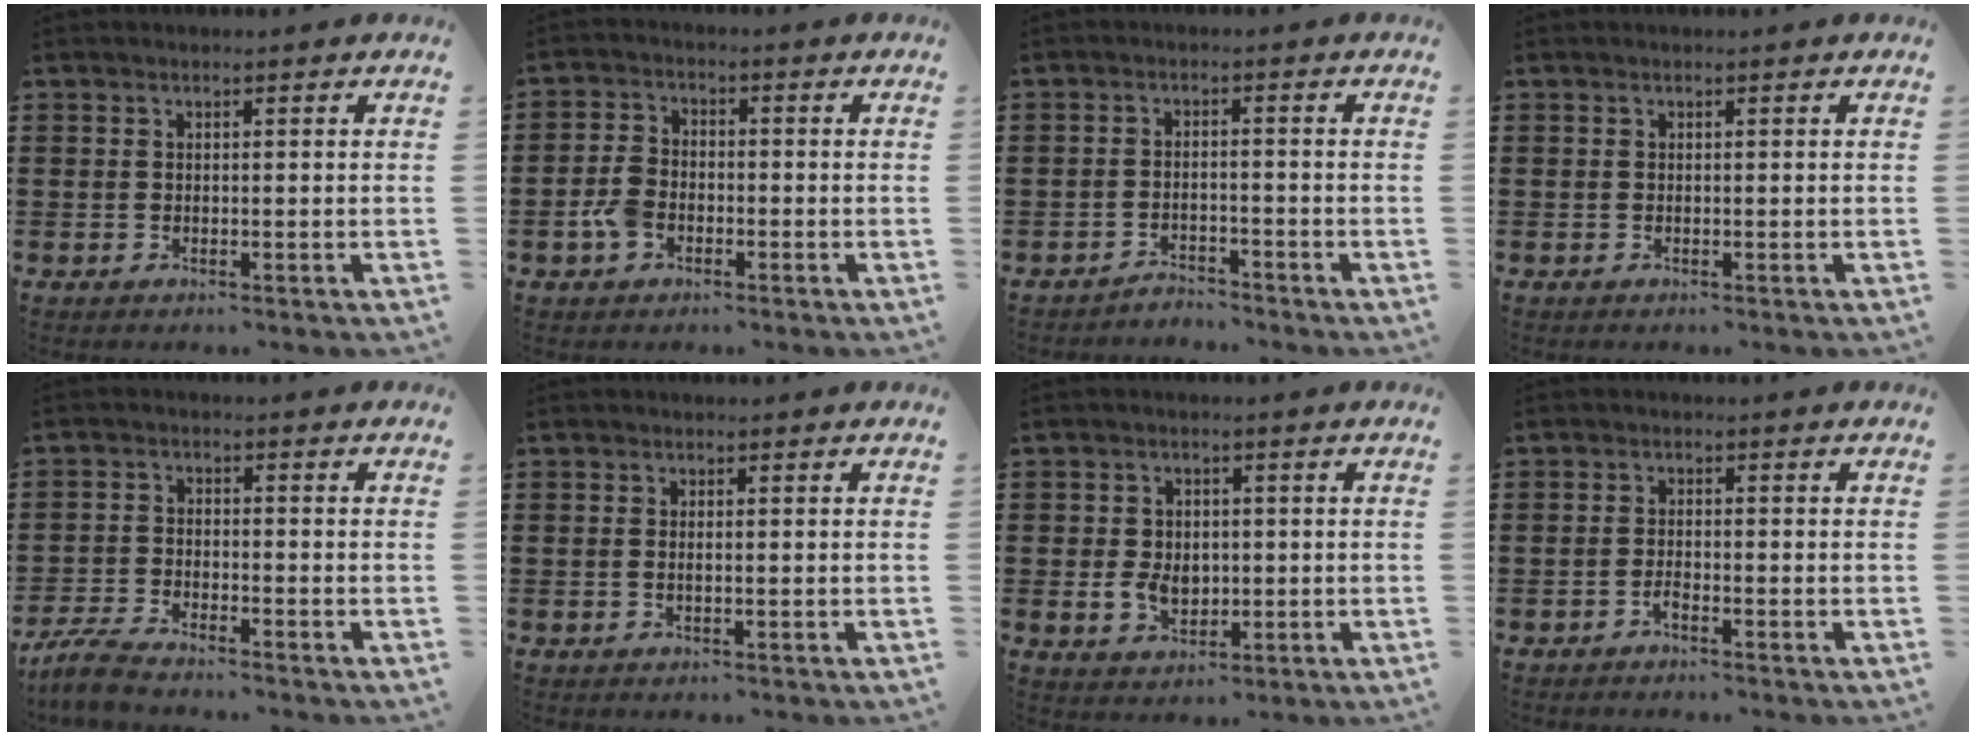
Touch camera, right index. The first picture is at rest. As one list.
[{"total": 4.5, "force": [-1.8, 2.8, 3.0], "torque": [-0.081, 0.002, -0.040]}, {"total": 2.4, "force": [-2.4, 0.2, -0.2], "torque": [-0.007, 0.002, -0.052]}, {"total": 0.0}, {"total": 4.2, "force": [-3.9, 0.1, 1.3], "torque": [-0.045, -0.006, -0.084]}, {"total": 0.8, "force": [-0.1, 0.2, 0.8], "torque": [-0.016, -0.001, -0.001]}, {"total": 4.8, "force": [-0.2, 3.6, 3.2], "torque": [-0.059, 0.008, -0.006]}, {"total": 1.2, "force": [-1.0, 0.2, 0.6], "torque": [-0.013, -0.003, -0.019]}]